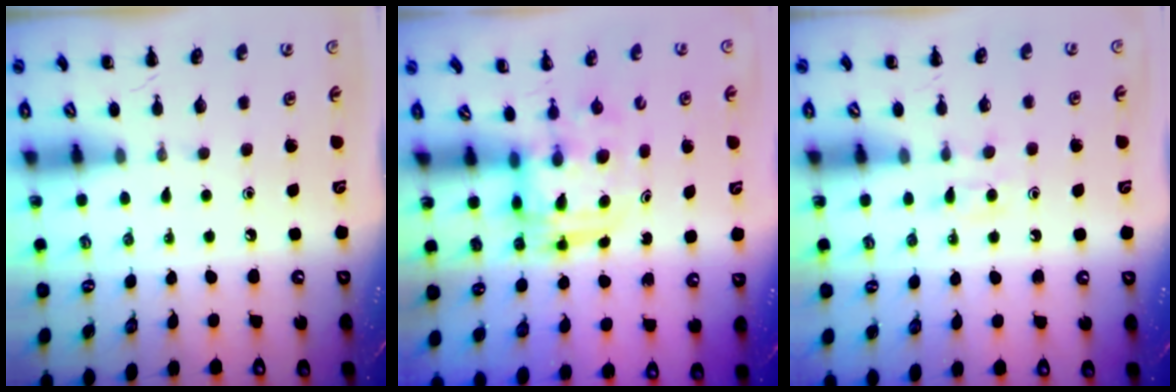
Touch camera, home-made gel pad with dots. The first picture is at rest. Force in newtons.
{"total": 3.0, "press": 3.0, "slide": 0.3}
{"total": 4.6, "press": 4.5, "slide": 1.2}